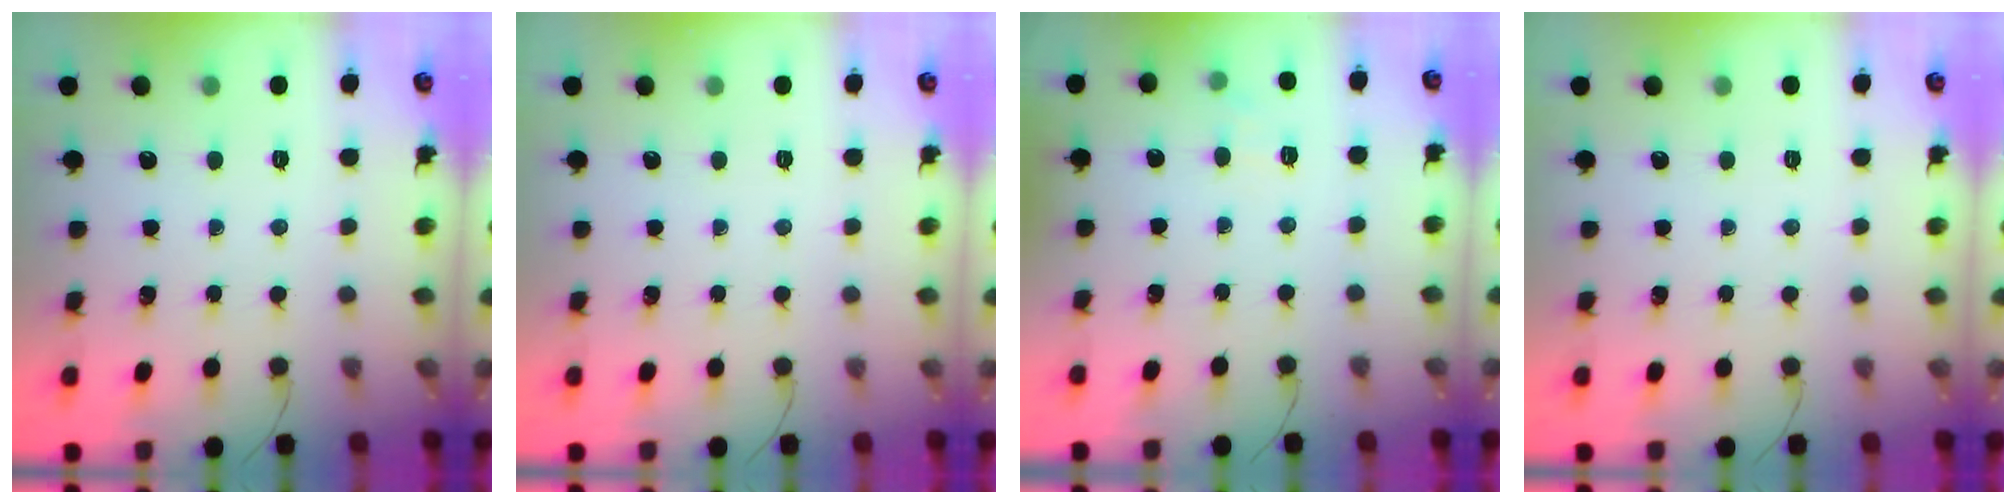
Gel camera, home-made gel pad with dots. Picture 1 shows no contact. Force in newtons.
{"total": 0.0}
{"total": 6.3, "press": 6.1, "slide": 1.7}
{"total": 0.0}